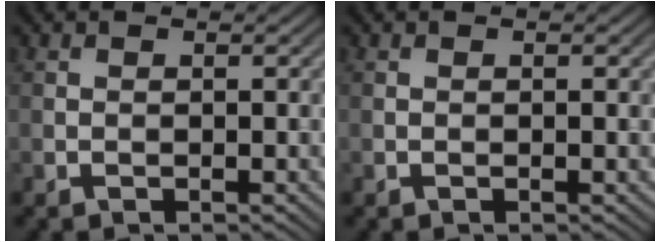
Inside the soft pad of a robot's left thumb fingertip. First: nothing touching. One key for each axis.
{"total": 0.0}